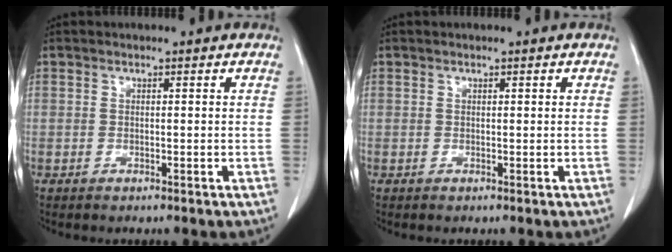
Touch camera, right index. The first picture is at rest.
{"total": 0.0}